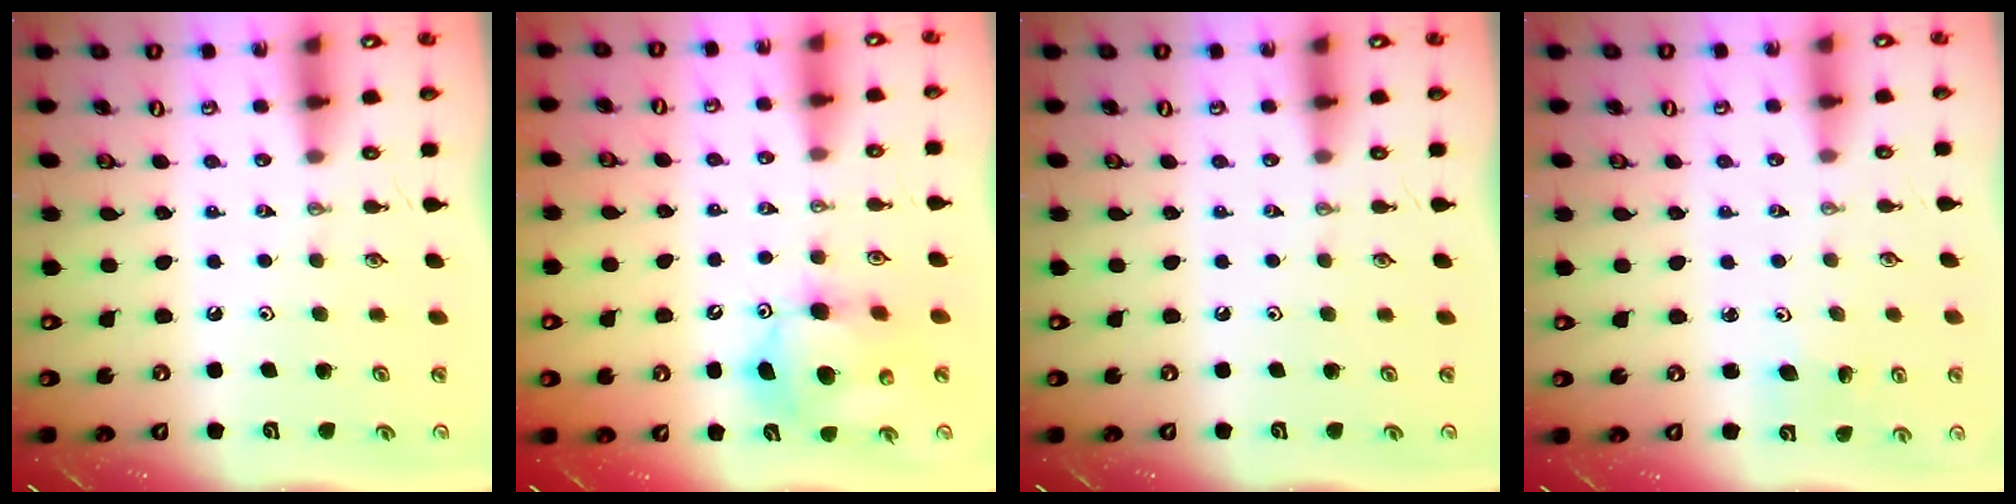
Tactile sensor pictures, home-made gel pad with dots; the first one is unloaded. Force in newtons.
{"total": 12.1, "press": 11.9, "slide": 2.2}
{"total": 0.0}
{"total": 4.2, "press": 4.1, "slide": 0.5}